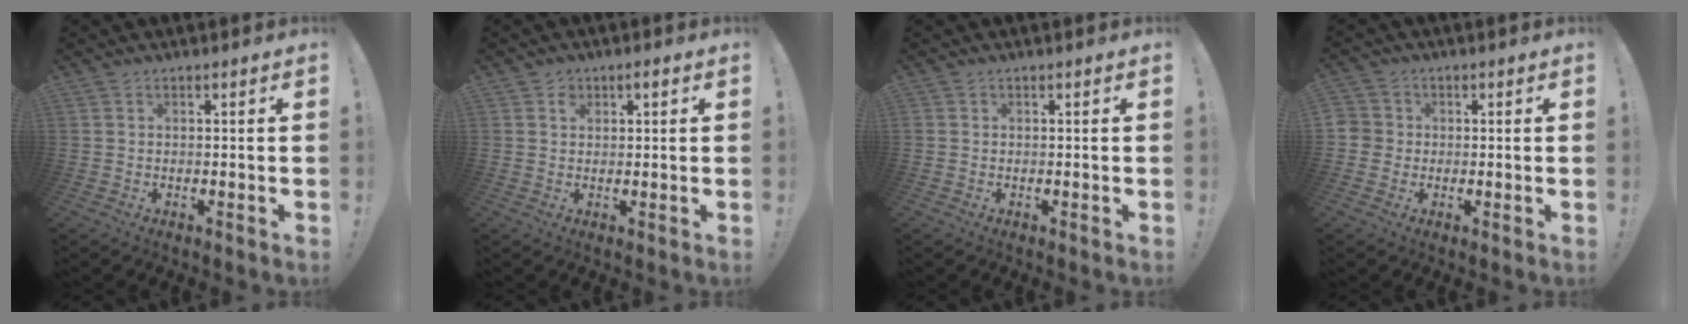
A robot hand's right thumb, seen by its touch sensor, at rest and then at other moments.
{"total": 2.0, "force": [0.7, 1.4, 1.1], "torque": [-0.012, 0.001, 0.008]}
{"total": 0.0}
{"total": 4.1, "force": [-0.4, 3.9, 1.0], "torque": [-0.018, 0.012, -0.005]}